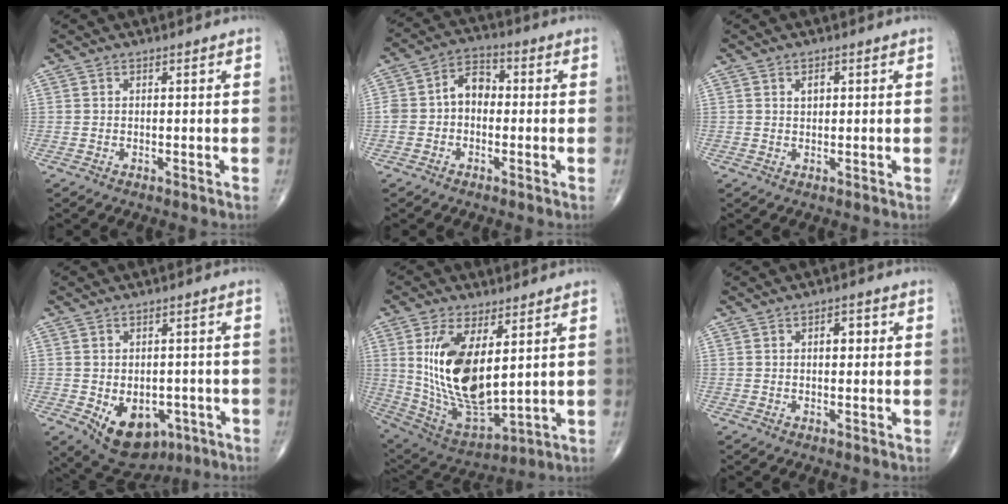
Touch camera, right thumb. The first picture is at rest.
{"total": 6.9, "force": [-0.5, 5.1, 4.6], "torque": [-0.060, 0.029, -0.023]}
{"total": 1.6, "force": [0.5, 1.0, 1.1], "torque": [-0.012, -0.001, 0.008]}
{"total": 11.7, "force": [-4.5, 7.8, 7.4], "torque": [-0.083, 0.008, -0.050]}
{"total": 18.4, "force": [3.9, 8.5, 15.8], "torque": [-0.291, -0.026, 0.094]}
{"total": 2.7, "force": [0.5, 1.6, 2.1], "torque": [-0.016, 0.007, 0.004]}